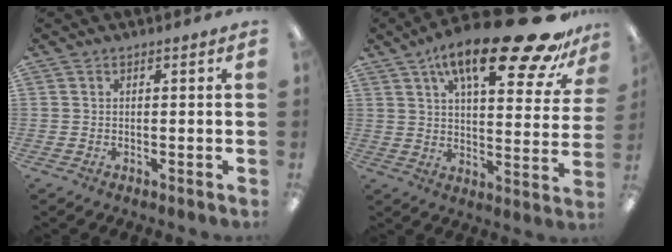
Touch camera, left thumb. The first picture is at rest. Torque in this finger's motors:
{"motor_torque": [0.67, 0.75, 1.60, -1.17, 0.30]}